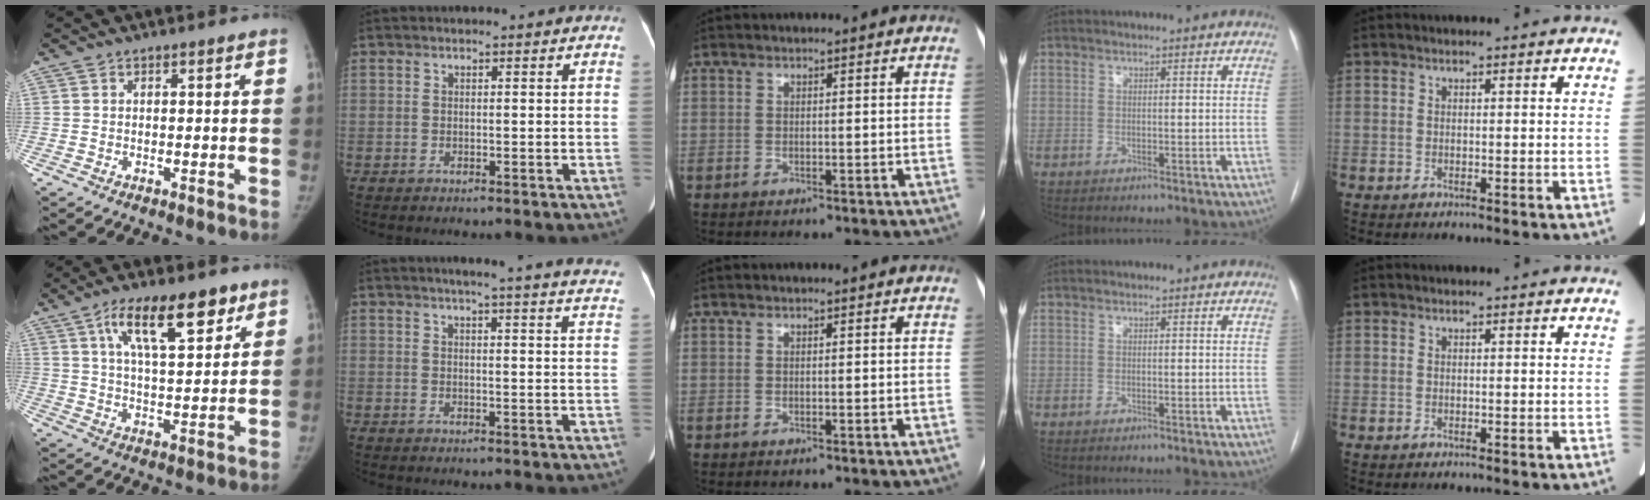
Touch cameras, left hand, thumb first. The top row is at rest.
{"thumb": {"total": 14.4, "force": [7.5, 5.4, 11.0], "torque": [-0.154, -0.021, 0.127]}, "index": {"total": 19.9, "force": [18.1, 0.5, 8.3], "torque": [-0.106, -0.041, 0.197]}}